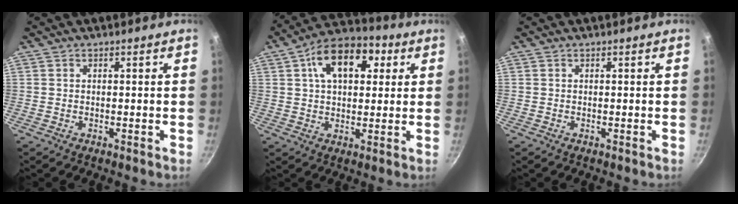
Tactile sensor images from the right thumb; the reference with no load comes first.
{"total": 14.3, "force": [4.7, 8.8, 10.2], "torque": [-0.125, 0.008, 0.058]}
{"total": 0.0}